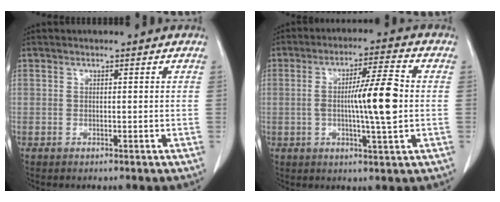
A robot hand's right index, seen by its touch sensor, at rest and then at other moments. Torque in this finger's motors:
{"motor_torque": [0.76, 0.45, 0.25, 0.15]}